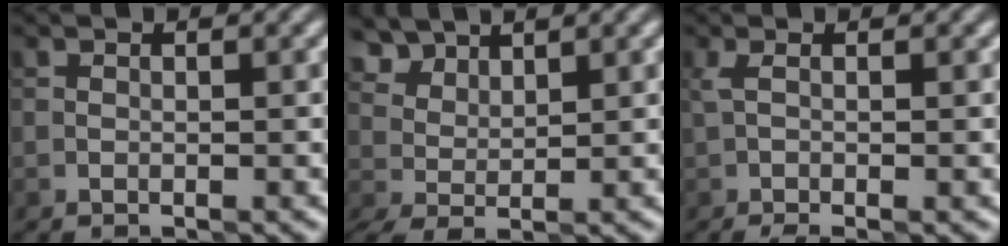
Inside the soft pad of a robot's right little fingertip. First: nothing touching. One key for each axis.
{"total": 3.3, "fx": 2.5, "fy": 1.5, "fz": 1.4, "tx": -0.041, "ty": 0.008, "tz": 0.056}
{"total": 2.6, "fx": -0.4, "fy": 0.7, "fz": 2.5, "tx": -0.049, "ty": -0.003, "tz": -0.006}